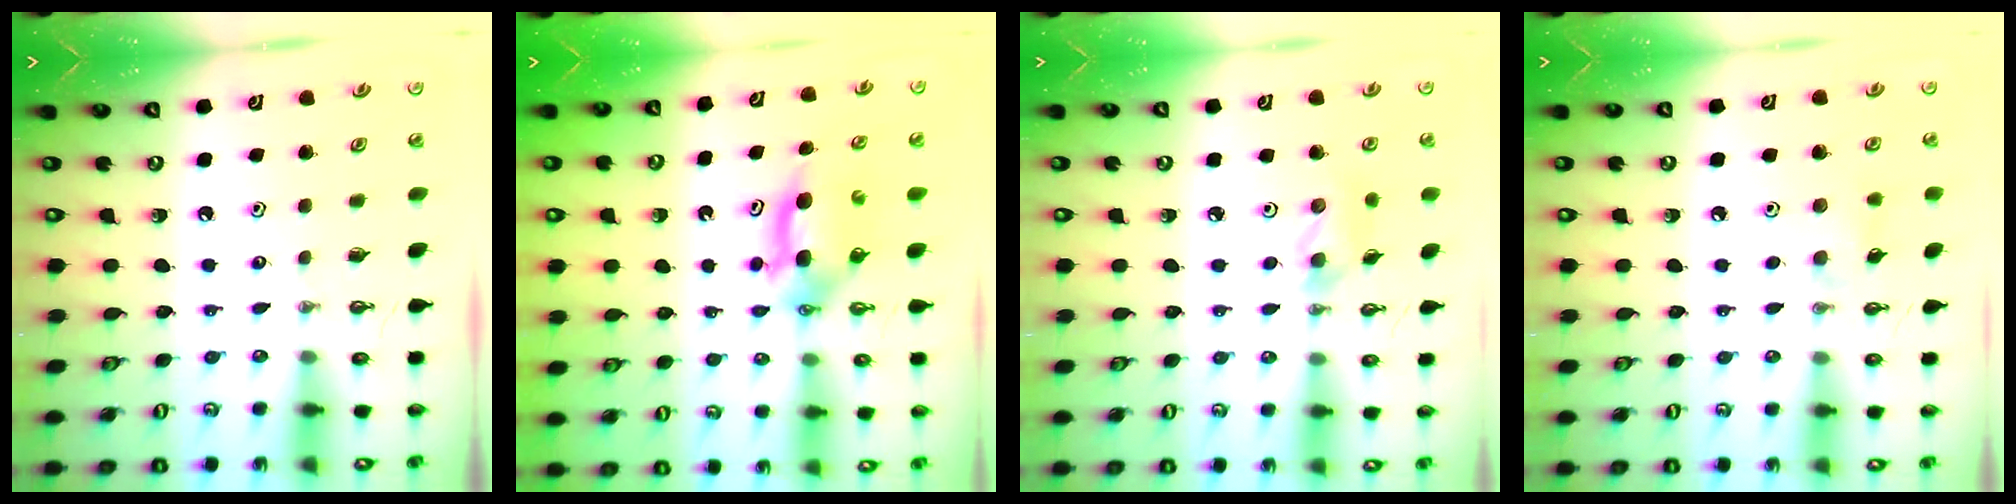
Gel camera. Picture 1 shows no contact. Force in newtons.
{"total": 6.0, "press": 5.8, "slide": 1.6}
{"total": 6.9, "press": 6.8, "slide": 0.9}
{"total": 8.1, "press": 7.2, "slide": 3.7}